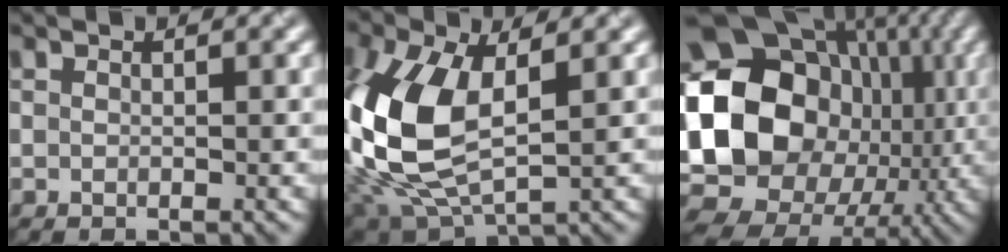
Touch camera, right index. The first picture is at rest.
{"total": 12.2, "force": [0.9, 7.2, 9.8], "torque": [-0.250, -0.004, 0.020]}
{"total": 20.0, "force": [0.6, 17.0, 10.6], "torque": [-0.194, 0.002, -0.009]}